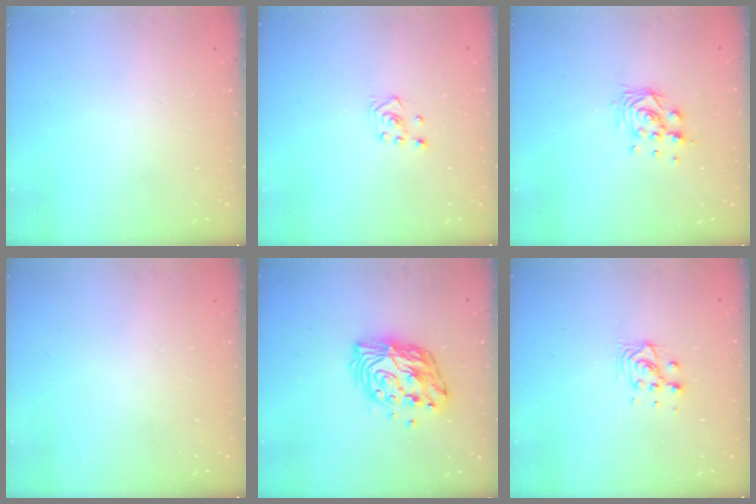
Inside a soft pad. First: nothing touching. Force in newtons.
{"total": 3.0, "press": 2.9, "slide": 0.9}
{"total": 8.6, "press": 8.5, "slide": 0.9}
{"total": 0.0}
{"total": 11.7, "press": 11.7, "slide": 0.8}
{"total": 6.4, "press": 6.4, "slide": 0.4}